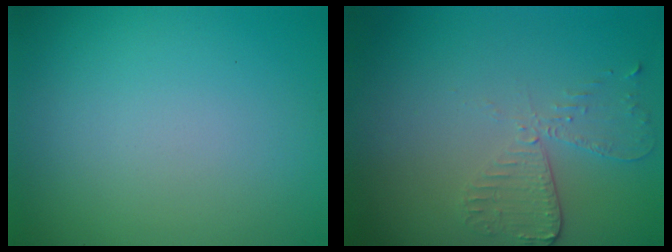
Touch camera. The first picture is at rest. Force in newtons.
{"total": 2.9, "press": 2.6, "slide": 1.3}